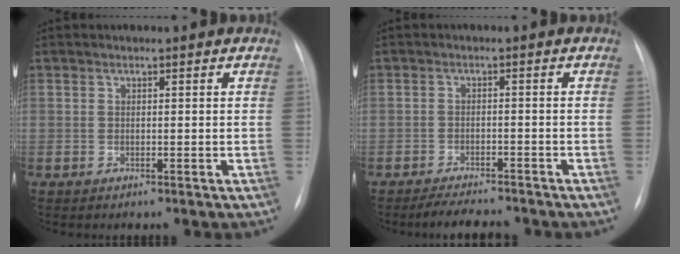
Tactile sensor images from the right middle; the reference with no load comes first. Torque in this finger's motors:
{"motor_torque": [0.04, -0.31, -0.01, -0.01]}